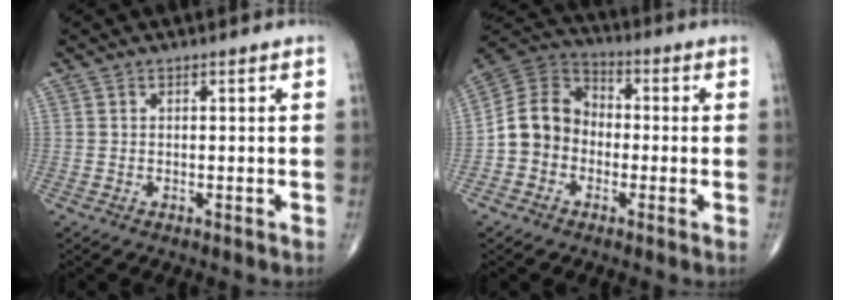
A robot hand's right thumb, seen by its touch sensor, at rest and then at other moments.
{"total": 10.4, "force": [-2.1, 8.8, 5.2], "torque": [-0.079, 0.039, -0.054]}